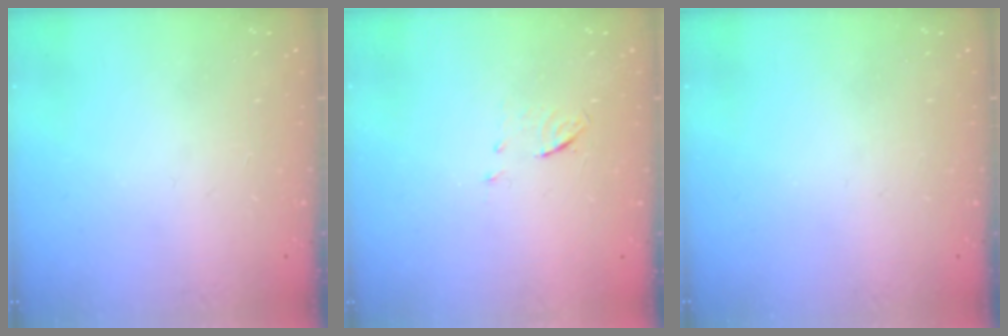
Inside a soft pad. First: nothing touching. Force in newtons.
{"total": 3.9, "press": 3.6, "slide": 1.4}
{"total": 0.0}